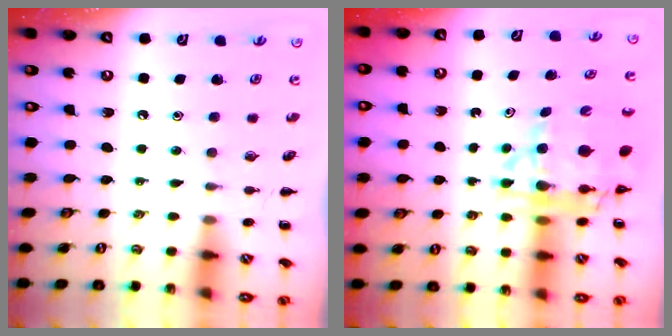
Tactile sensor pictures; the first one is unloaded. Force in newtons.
{"total": 11.4, "press": 10.9, "slide": 3.4}